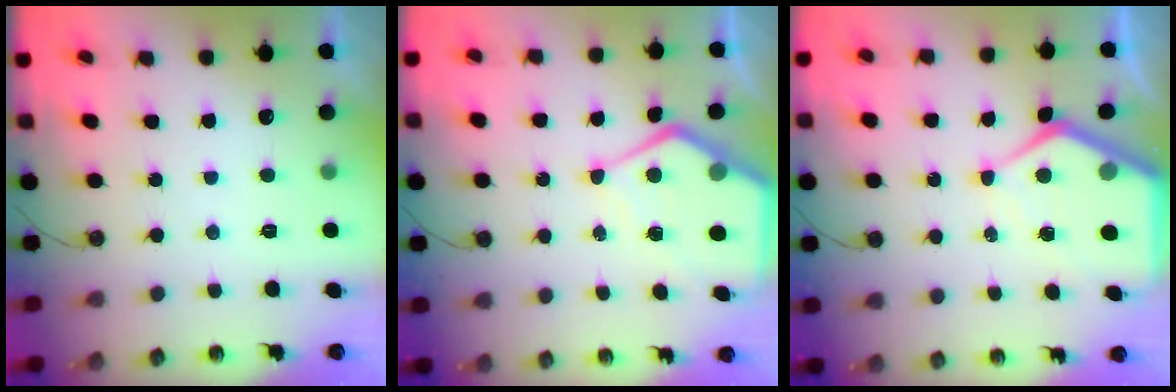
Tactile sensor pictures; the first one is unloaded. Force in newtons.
{"total": 10.3, "press": 10.3, "slide": 1.0}
{"total": 11.1, "press": 11.1, "slide": 1.2}